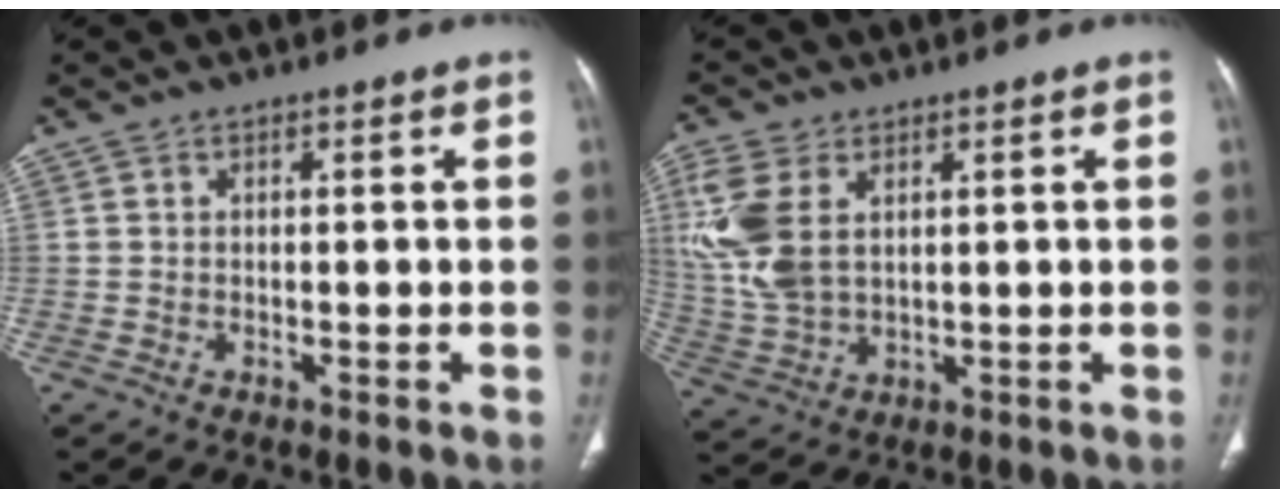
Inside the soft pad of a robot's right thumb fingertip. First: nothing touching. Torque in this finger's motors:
{"motor_torque": [0.42, 0.78, 0.30, 0.36, 0.25]}